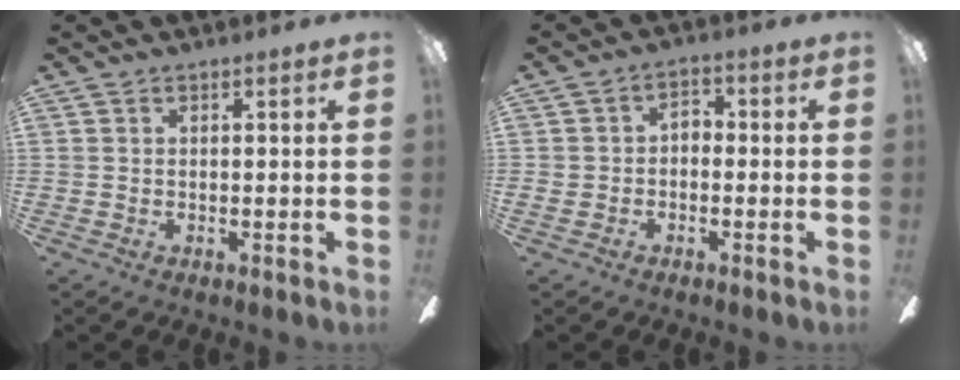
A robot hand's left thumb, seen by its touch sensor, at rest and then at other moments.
{"total": 3.7, "force": [-1.6, 2.8, 1.7], "torque": [-0.031, 0.016, -0.032]}